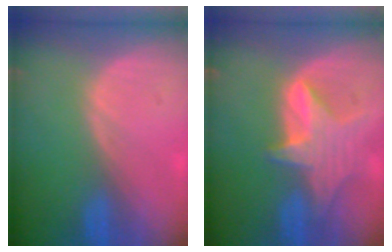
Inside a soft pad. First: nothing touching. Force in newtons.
{"total": 6.6, "press": 6.4, "slide": 1.2}